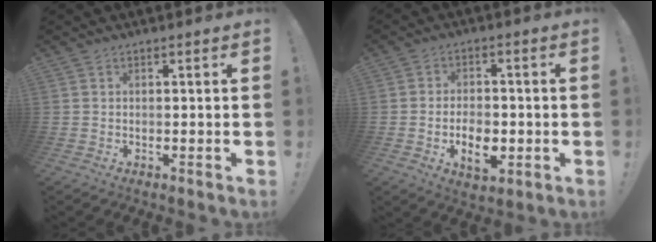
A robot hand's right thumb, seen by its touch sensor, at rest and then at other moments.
{"total": 9.5, "force": [-2.9, 5.8, 6.9], "torque": [-0.104, 0.006, -0.047]}